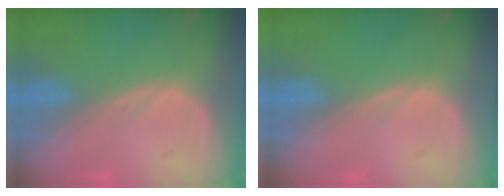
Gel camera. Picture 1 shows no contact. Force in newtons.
{"total": 0.0}